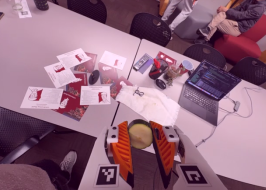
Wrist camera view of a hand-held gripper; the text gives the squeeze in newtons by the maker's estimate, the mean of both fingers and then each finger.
{"total": 12.0, "left": 11.8, "right": 12.2}